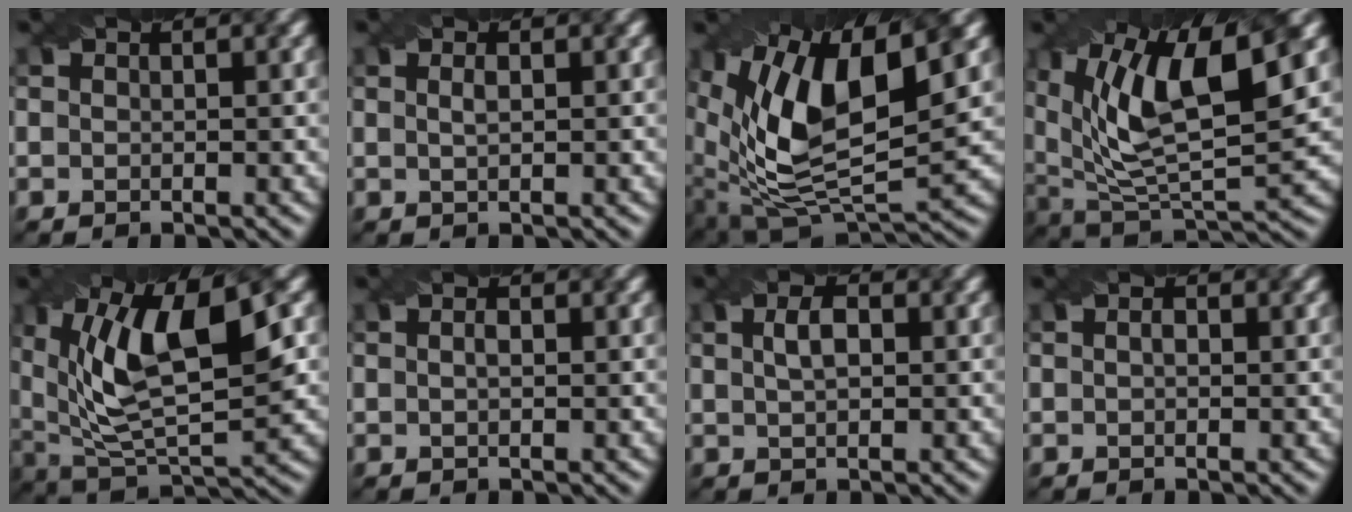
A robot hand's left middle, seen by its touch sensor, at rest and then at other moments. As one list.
[{"total": 0.9, "force": [0.2, 0.3, 0.9], "torque": [-0.018, 0.003, 0.004]}, {"total": 14.6, "force": [4.1, 6.8, 12.2], "torque": [-0.228, 0.006, 0.075]}, {"total": 13.2, "force": [5.1, 5.0, 11.1], "torque": [-0.199, 0.004, 0.088]}, {"total": 11.3, "force": [3.2, 4.5, 9.8], "torque": [-0.173, 0.001, 0.054]}, {"total": 0.9, "force": [0.1, 0.4, 0.8], "torque": [-0.008, -0.009, 0.002]}, {"total": 2.3, "force": [0.6, 1.1, 2.0], "torque": [-0.040, 0.004, 0.011]}, {"total": 1.0, "force": [0.2, 0.7, 0.7], "torque": [-0.008, -0.005, -0.002]}]